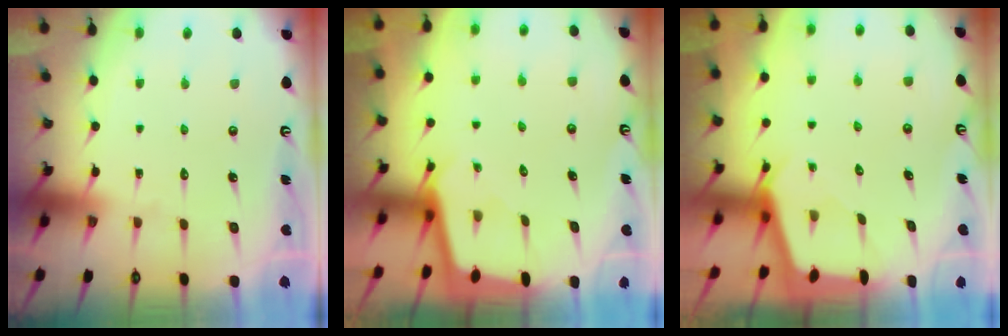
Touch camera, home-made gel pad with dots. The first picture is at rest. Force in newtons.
{"total": 2.0, "press": 2.0, "slide": 0.2}
{"total": 2.4, "press": 2.4, "slide": 0.3}